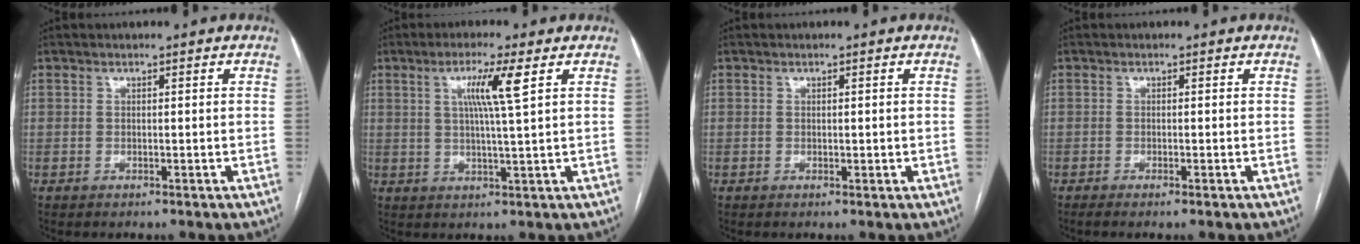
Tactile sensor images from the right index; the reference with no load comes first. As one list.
[{"total": 6.3, "force": [2.3, -0.8, 5.8], "torque": [-0.105, 0.000, 0.040]}, {"total": 0.9, "force": [0.1, 0.6, 0.6], "torque": [-0.005, -0.001, 0.002]}, {"total": 1.0, "force": [-0.6, -0.1, 0.8], "torque": [-0.015, -0.001, -0.011]}]